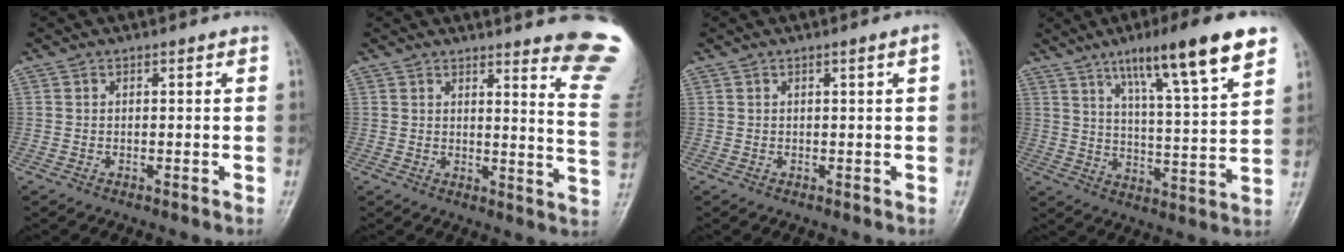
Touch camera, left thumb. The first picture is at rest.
{"total": 13.8, "force": [11.7, 0.7, 7.3], "torque": [-0.066, -0.119, 0.115]}
{"total": 1.5, "force": [0.4, -0.2, 1.4], "torque": [-0.026, 0.001, 0.009]}
{"total": 17.5, "force": [10.6, 2.4, 13.7], "torque": [-0.199, -0.044, 0.167]}